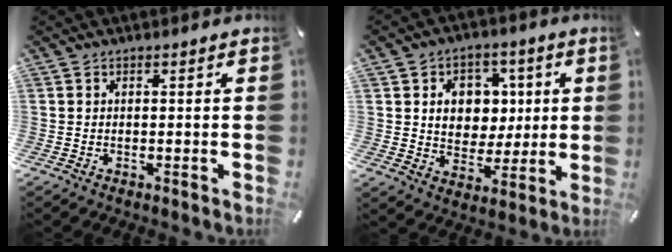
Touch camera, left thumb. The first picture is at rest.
{"total": 9.9, "force": [1.8, 8.9, 3.8], "torque": [-0.048, -0.003, 0.036]}